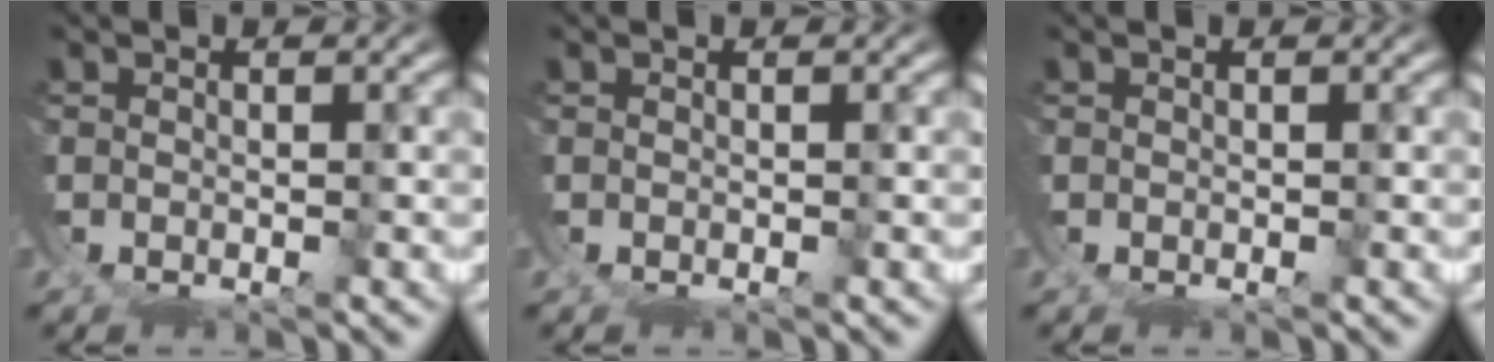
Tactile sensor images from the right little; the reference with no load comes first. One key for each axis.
{"total": 0.0}
{"total": 0.0}